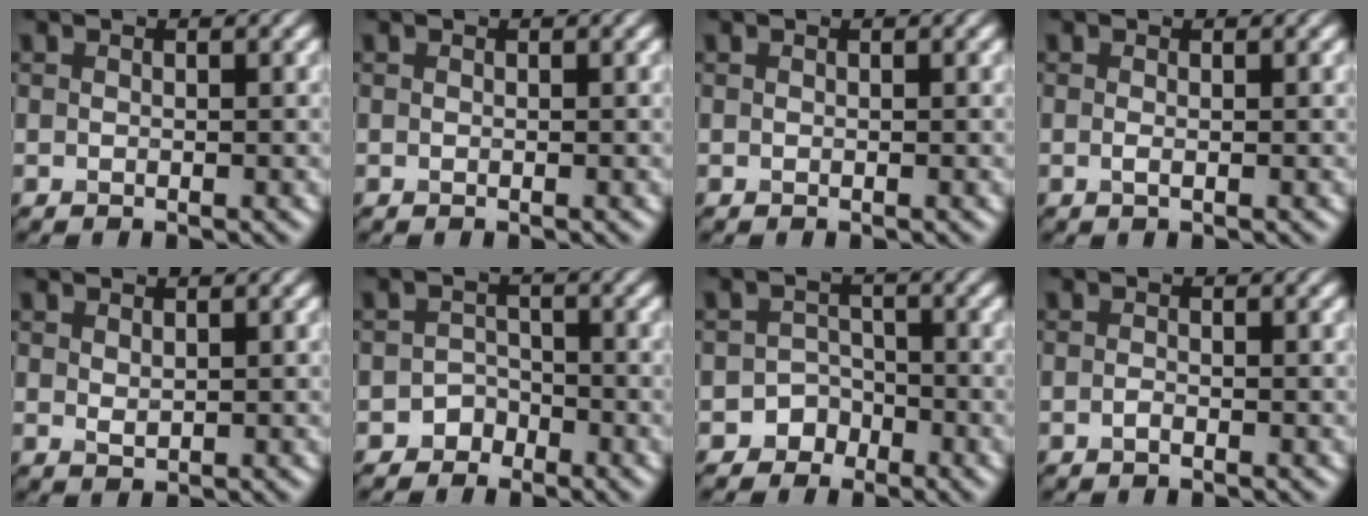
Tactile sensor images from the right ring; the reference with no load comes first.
{"total": 0.0}
{"total": 0.0}
{"total": 0.5, "force": [-0.1, 0.0, 0.5], "torque": [-0.015, -0.001, -0.001]}
{"total": 0.8, "force": [0.5, 0.4, 0.5], "torque": [-0.014, -0.002, 0.017]}
{"total": 1.9, "force": [-1.4, 1.2, -0.1], "torque": [0.013, 0.013, -0.027]}
{"total": 3.0, "force": [-2.0, 2.2, -0.1], "torque": [0.038, 0.012, -0.041]}
{"total": 0.6, "force": [-0.5, 0.1, 0.4], "torque": [-0.012, 0.001, -0.008]}